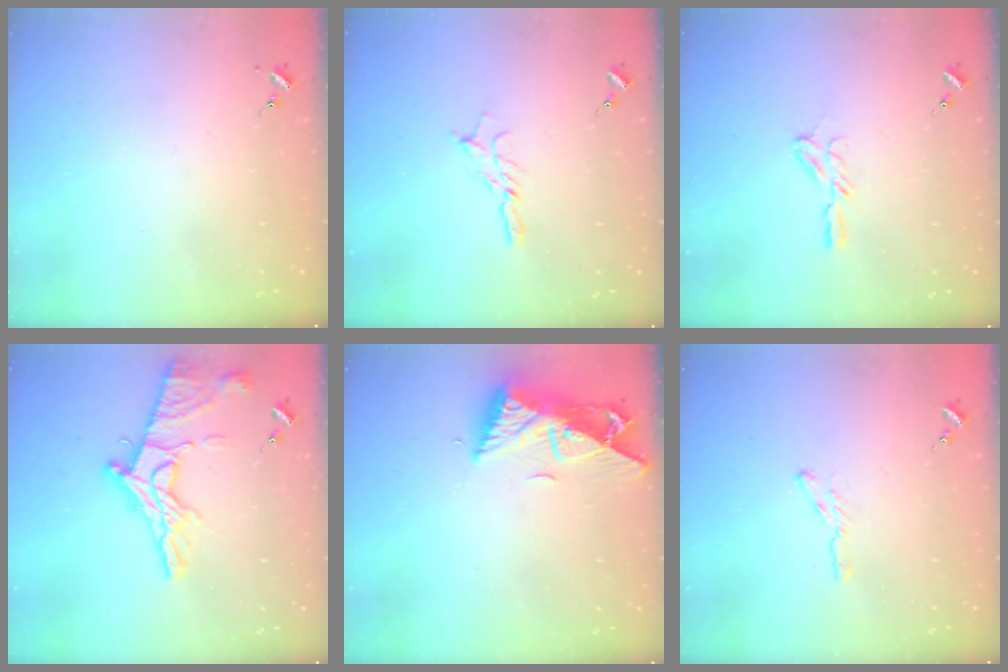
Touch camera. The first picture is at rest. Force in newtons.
{"total": 5.6, "press": 5.6, "slide": 0.3}
{"total": 6.9, "press": 6.9, "slide": 0.6}
{"total": 18.5, "press": 18.4, "slide": 1.5}
{"total": 10.2, "press": 10.1, "slide": 1.1}
{"total": 3.9, "press": 3.9, "slide": 0.4}